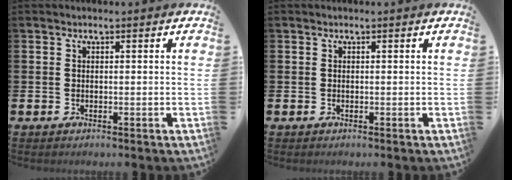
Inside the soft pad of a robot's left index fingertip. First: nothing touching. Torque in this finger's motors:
{"motor_torque": [0.00, 0.00, 0.00, 0.00]}